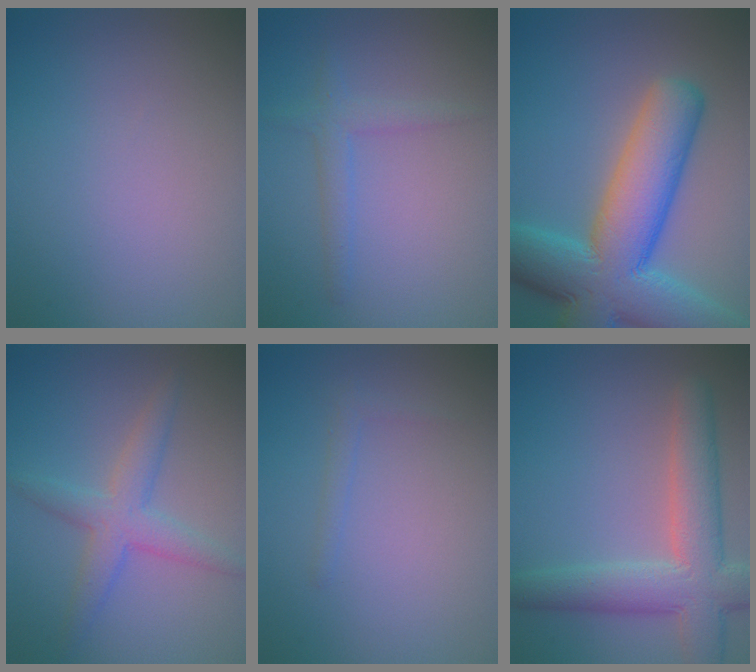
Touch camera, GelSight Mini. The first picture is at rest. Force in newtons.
{"total": 1.7, "press": 1.7, "slide": 0.0}
{"total": 12.5, "press": 12.5, "slide": 0.7}
{"total": 3.6, "press": 3.6, "slide": 0.1}
{"total": 0.8, "press": 0.8, "slide": 0.1}
{"total": 7.1, "press": 7.1, "slide": 0.5}